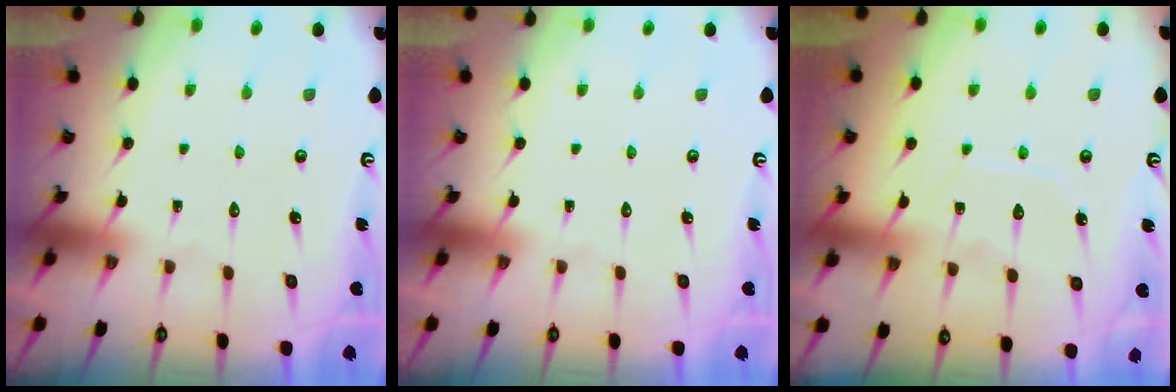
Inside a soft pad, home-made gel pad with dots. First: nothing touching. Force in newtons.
{"total": 0.0}
{"total": 7.4, "press": 7.4, "slide": 0.8}